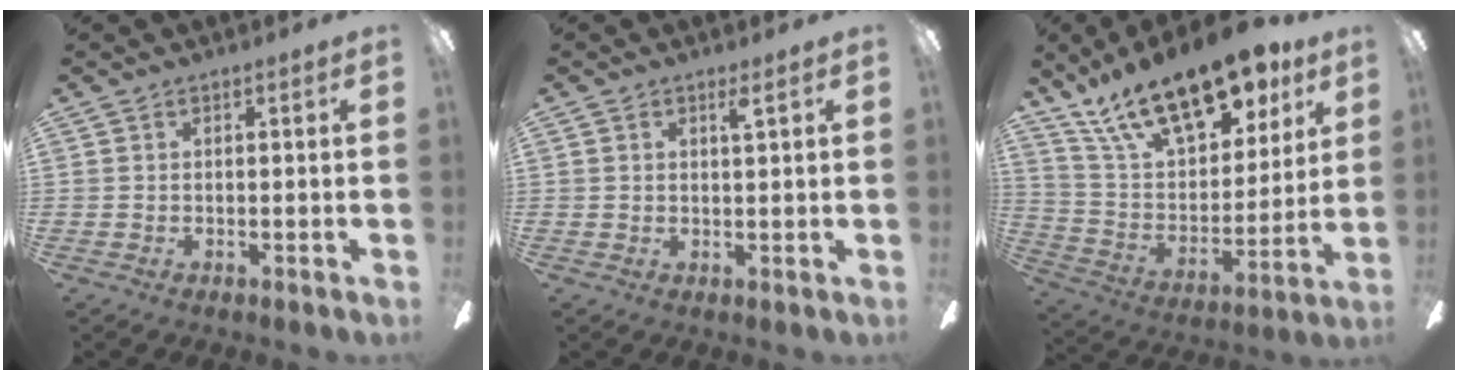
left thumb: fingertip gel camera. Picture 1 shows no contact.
{"total": 1.9, "force": [1.2, 0.1, 1.4], "torque": [-0.023, -0.002, 0.018]}
{"total": 21.9, "force": [15.2, 9.3, 12.7], "torque": [-0.222, -0.092, 0.269]}